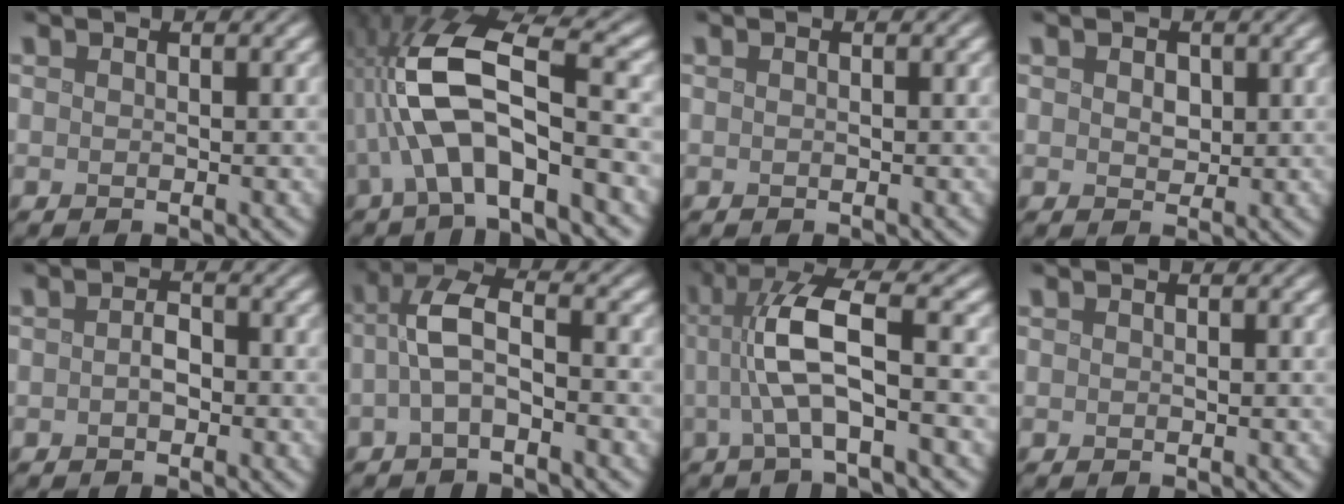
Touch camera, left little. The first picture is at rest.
{"total": 8.7, "force": [-1.1, 2.8, 8.2], "torque": [-0.162, 0.019, -0.026]}
{"total": 0.0}
{"total": 1.5, "force": [0.5, 1.2, 0.8], "torque": [-0.017, -0.002, 0.008]}
{"total": 1.5, "force": [-0.3, 0.9, 1.1], "torque": [-0.021, 0.003, -0.008]}
{"total": 4.1, "force": [-0.8, 1.4, 3.7], "torque": [-0.081, 0.014, -0.026]}
{"total": 6.5, "force": [-0.4, 1.2, 6.4], "torque": [-0.125, 0.018, -0.012]}
{"total": 0.0}